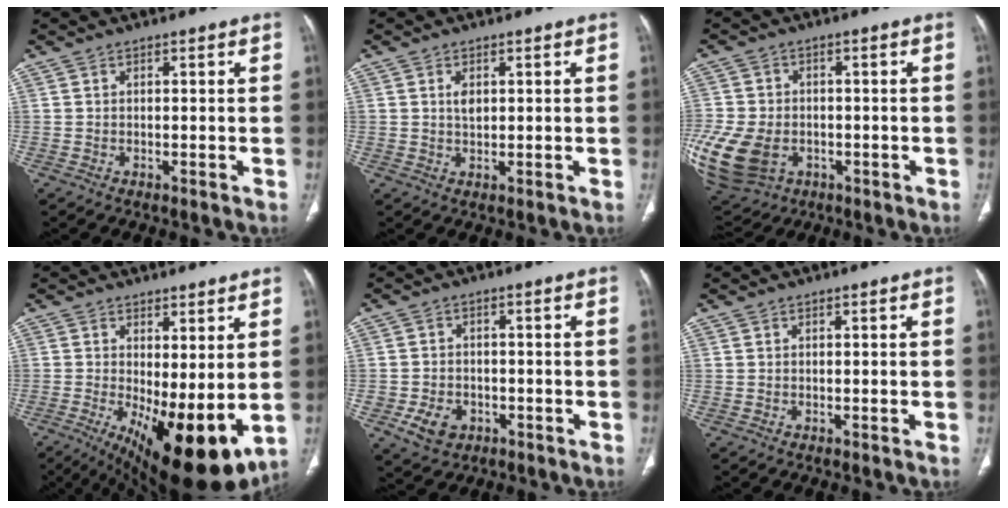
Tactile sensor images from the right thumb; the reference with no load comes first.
{"total": 2.3, "force": [0.7, 1.4, 1.8], "torque": [-0.027, -0.004, 0.013]}
{"total": 20.6, "force": [-5.5, 15.5, 12.5], "torque": [-0.316, -0.001, -0.076]}
{"total": 15.5, "force": [-1.9, 5.8, 14.2], "torque": [-0.227, -0.031, -0.007]}
{"total": 6.1, "force": [-2.4, 4.8, 2.9], "torque": [-0.043, 0.015, -0.031]}
{"total": 0.0}